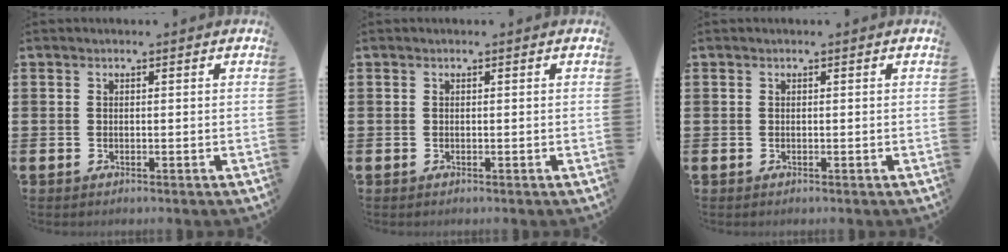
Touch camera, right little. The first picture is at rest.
{"total": 0.0}
{"total": 0.0}